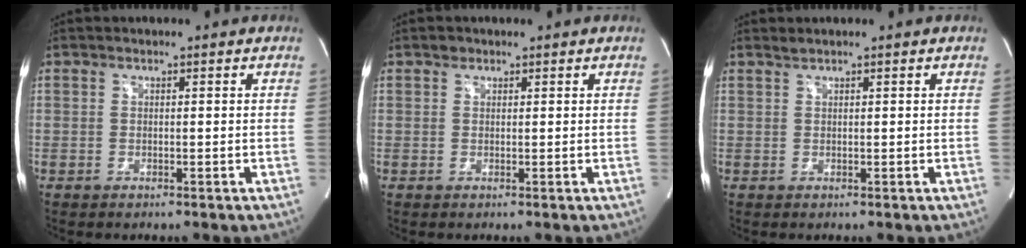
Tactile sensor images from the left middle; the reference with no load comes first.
{"total": 0.8, "force": [0.6, 0.6, 0.1], "torque": [0.000, 0.000, 0.007]}
{"total": 0.5, "force": [0.5, -0.2, 0.0], "torque": [-0.007, 0.002, 0.014]}